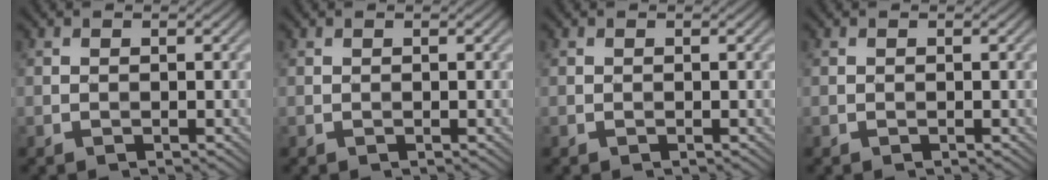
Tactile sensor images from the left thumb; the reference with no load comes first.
{"total": 0.0}
{"total": 0.0}
{"total": 0.0}